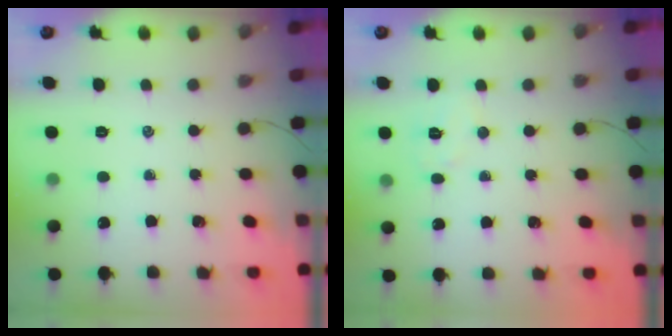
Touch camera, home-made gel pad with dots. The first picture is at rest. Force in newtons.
{"total": 3.8, "press": 3.7, "slide": 0.8}